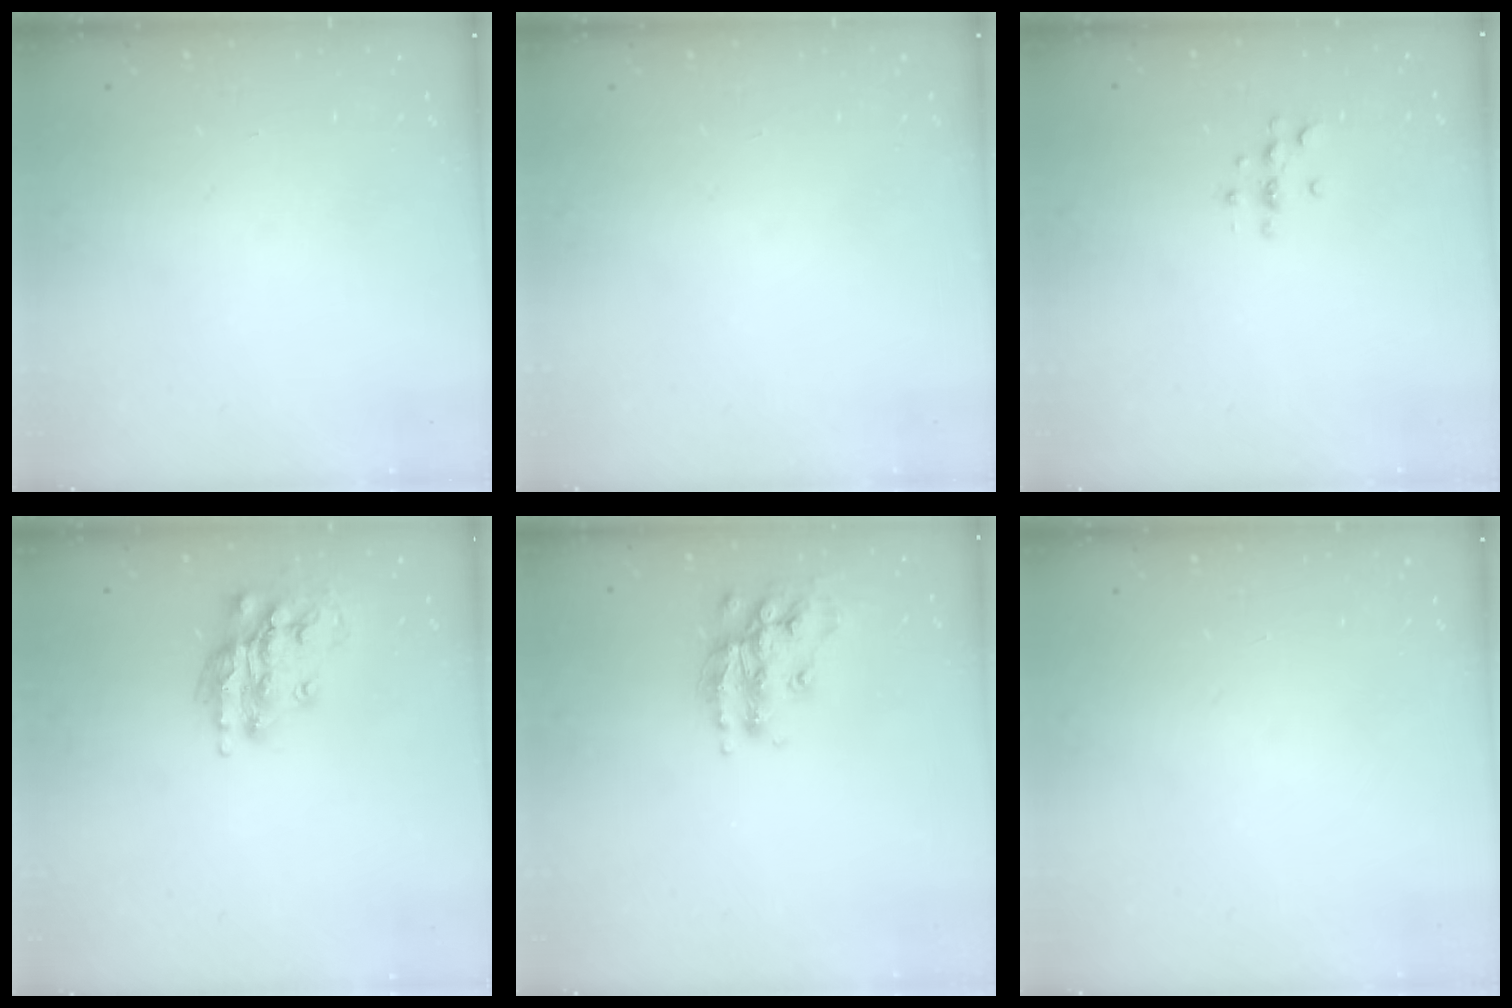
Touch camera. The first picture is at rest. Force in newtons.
{"total": 0.0}
{"total": 4.2, "press": 4.2, "slide": 0.5}
{"total": 14.9, "press": 14.9, "slide": 1.1}
{"total": 15.1, "press": 15.0, "slide": 1.0}
{"total": 0.0}